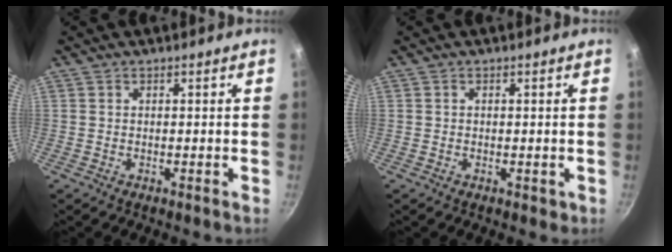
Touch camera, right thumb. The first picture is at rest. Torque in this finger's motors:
{"motor_torque": [-0.30, 0.05, -0.28, 0.10, -0.01]}